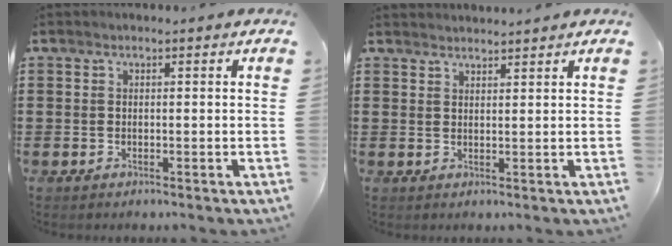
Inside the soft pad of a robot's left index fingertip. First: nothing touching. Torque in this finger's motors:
{"motor_torque": [-0.96, 1.16, 0.03, 0.01]}